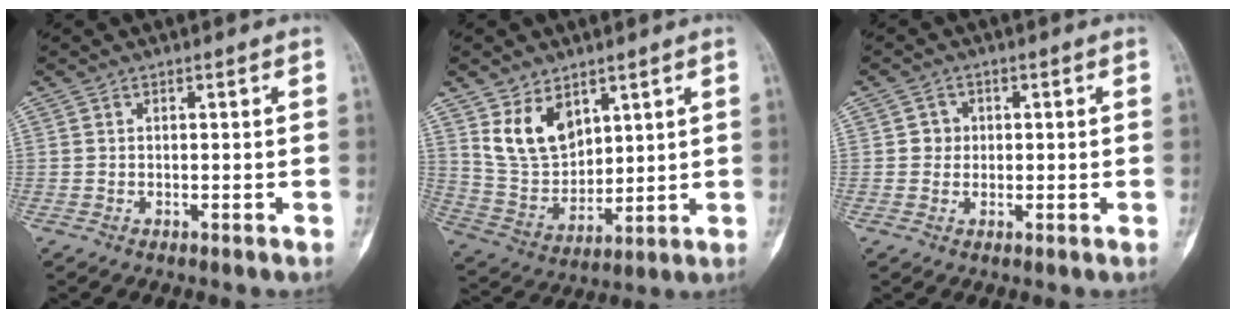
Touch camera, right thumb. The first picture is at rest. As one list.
[{"total": 11.0, "force": [5.9, 7.1, 6.0], "torque": [-0.084, -0.035, 0.132]}, {"total": 2.5, "force": [0.2, 2.4, 0.7], "torque": [0.007, 0.006, -0.001]}]